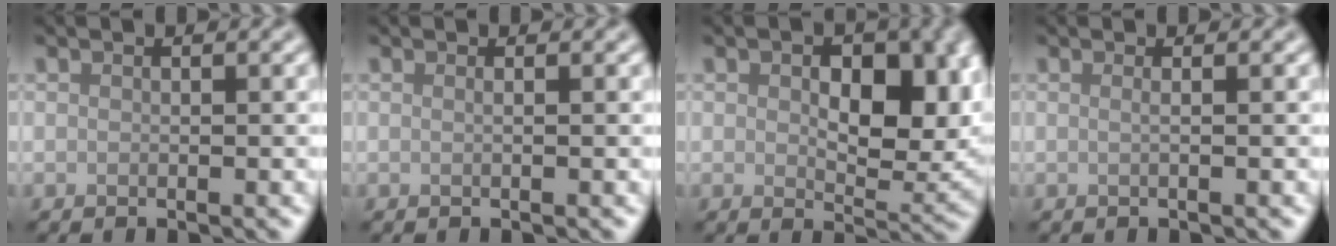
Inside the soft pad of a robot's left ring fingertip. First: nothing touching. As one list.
[{"total": 0.5, "force": [0.1, 0.2, 0.5], "torque": [-0.005, -0.001, -0.004]}, {"total": 8.9, "force": [1.2, 5.0, 7.3], "torque": [-0.101, -0.005, 0.021]}, {"total": 1.0, "force": [0.1, 0.4, 0.9], "torque": [-0.010, -0.003, -0.008]}]